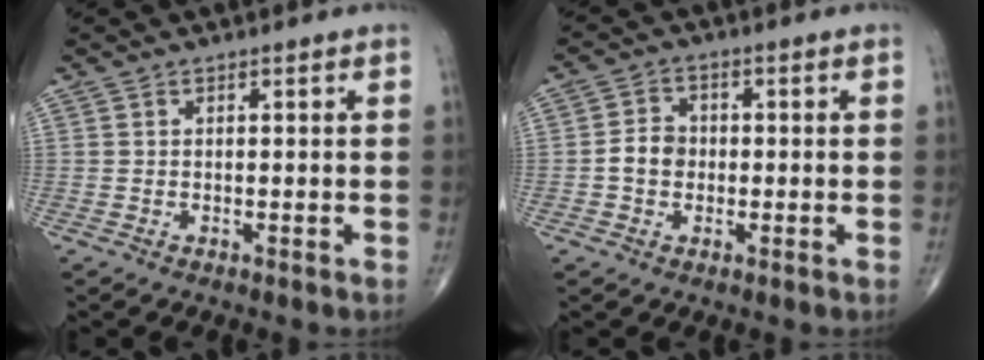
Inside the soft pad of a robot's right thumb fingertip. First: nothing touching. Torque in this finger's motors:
{"motor_torque": [0.86, 1.08, 0.40, -0.25, 0.01]}